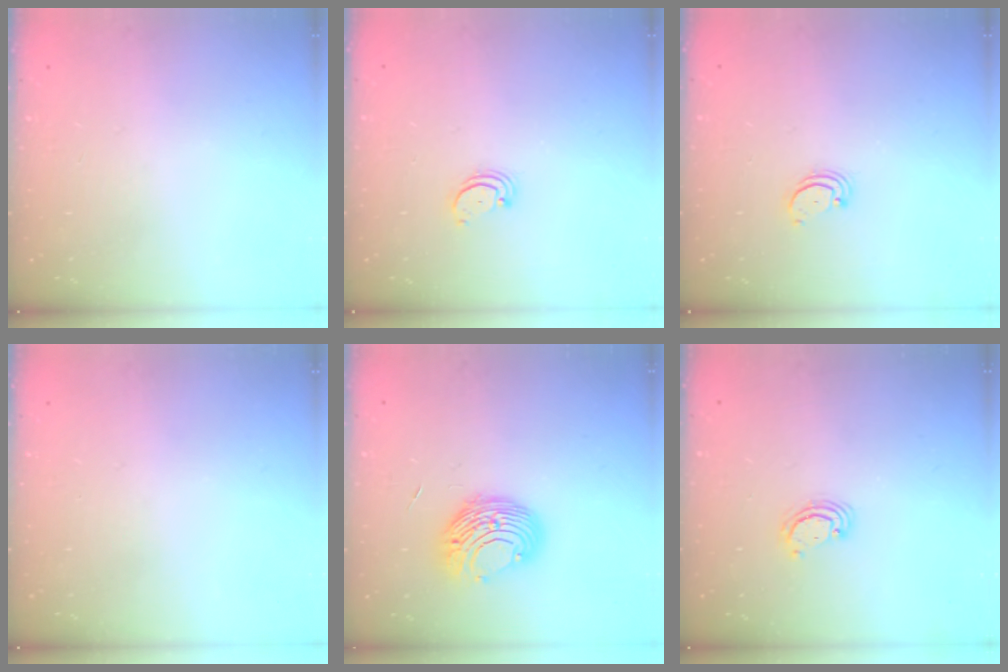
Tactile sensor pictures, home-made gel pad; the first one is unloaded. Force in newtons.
{"total": 2.2, "press": 2.2, "slide": 0.2}
{"total": 2.2, "press": 2.2, "slide": 0.2}
{"total": 0.0}
{"total": 9.6, "press": 9.6, "slide": 0.7}
{"total": 2.5, "press": 2.5, "slide": 0.3}